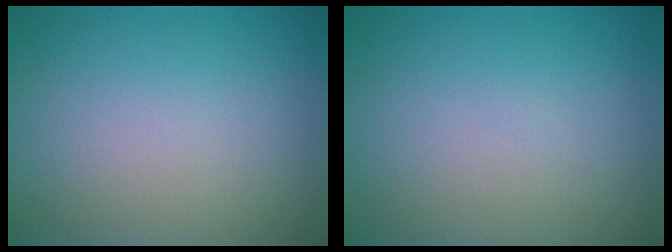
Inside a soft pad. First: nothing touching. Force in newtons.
{"total": 0.0}